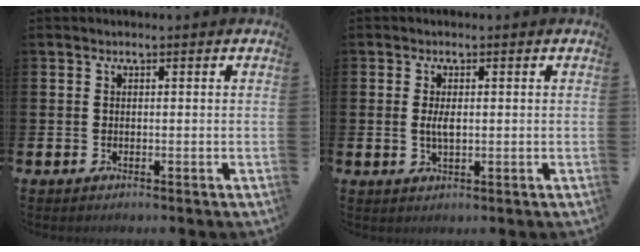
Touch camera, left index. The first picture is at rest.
{"total": 2.2, "force": [0.2, 0.9, 2.0], "torque": [-0.031, 0.000, -0.001]}